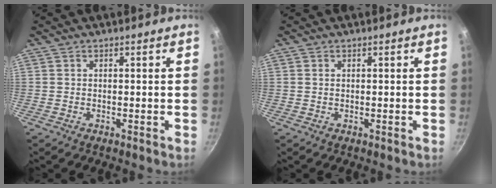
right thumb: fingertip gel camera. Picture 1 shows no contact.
{"total": 0.5, "force": [0.2, 0.3, 0.3], "torque": [-0.007, 0.001, 0.003]}